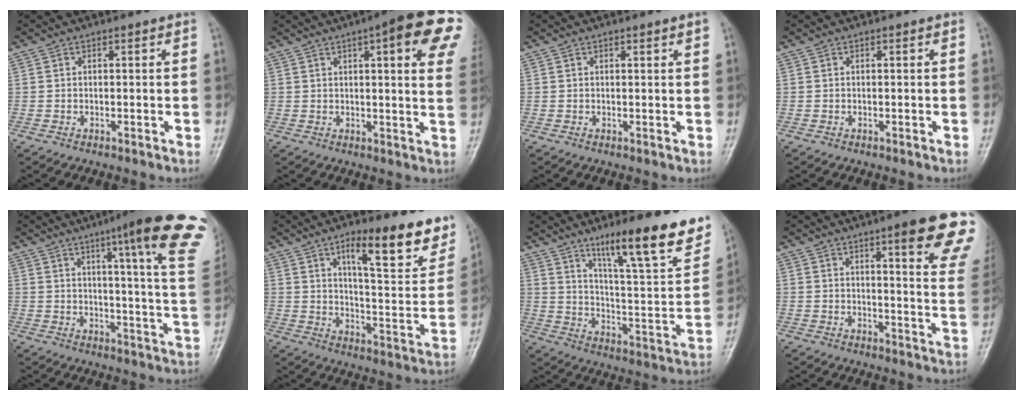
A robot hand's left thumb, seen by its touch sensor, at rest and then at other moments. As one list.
[{"total": 16.9, "force": [7.1, 3.8, 14.9], "torque": [-0.172, -0.009, 0.078]}, {"total": 1.2, "force": [0.8, 0.1, 0.9], "torque": [-0.012, -0.002, 0.010]}, {"total": 0.0}, {"total": 22.6, "force": [13.1, 2.3, 18.3], "torque": [-0.213, -0.057, 0.152]}, {"total": 17.9, "force": [10.8, 5.1, 13.3], "torque": [-0.136, -0.062, 0.160]}, {"total": 21.9, "force": [13.9, 4.2, 16.4], "torque": [-0.211, -0.063, 0.218]}, {"total": 16.9, "force": [10.1, 2.5, 13.3], "torque": [-0.143, -0.041, 0.114]}]